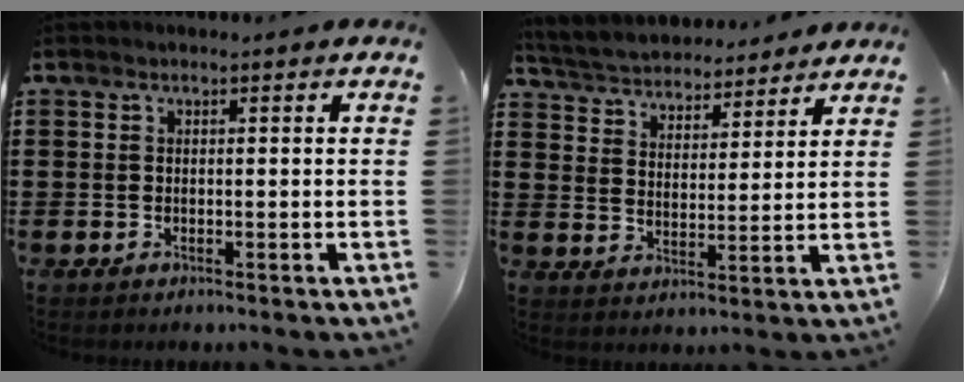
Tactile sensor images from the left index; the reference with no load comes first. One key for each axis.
{"total": 4.5, "fx": 4.5, "fy": 0.4, "fz": 0.0, "tx": -0.024, "ty": -0.031, "tz": 0.075}